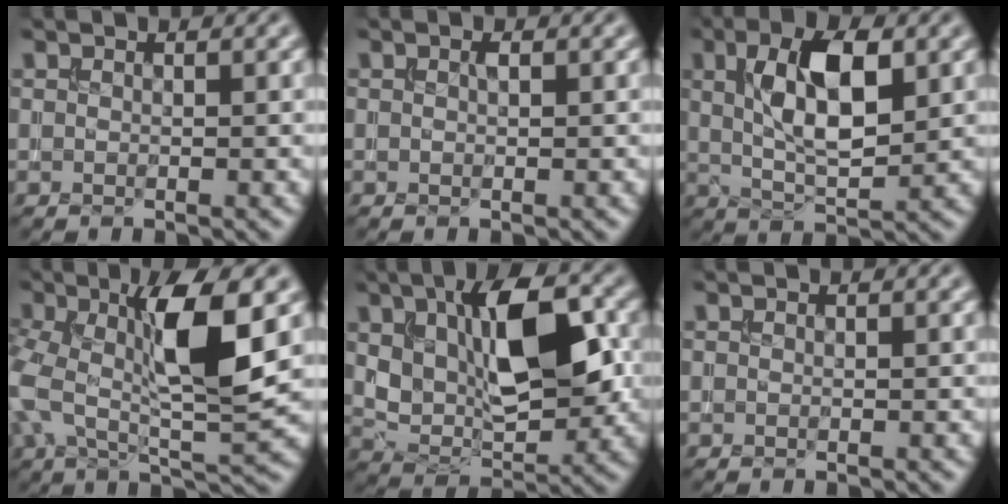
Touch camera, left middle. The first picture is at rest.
{"total": 0.6, "force": [0.1, 0.3, 0.5], "torque": [-0.010, 0.000, 0.001]}
{"total": 7.5, "force": [1.8, 3.2, 6.5], "torque": [-0.118, 0.001, 0.032]}
{"total": 9.9, "force": [1.1, 3.4, 9.3], "torque": [-0.178, 0.005, 0.012]}
{"total": 10.2, "force": [2.2, 5.1, 8.5], "torque": [-0.150, -0.001, 0.036]}
{"total": 0.0}